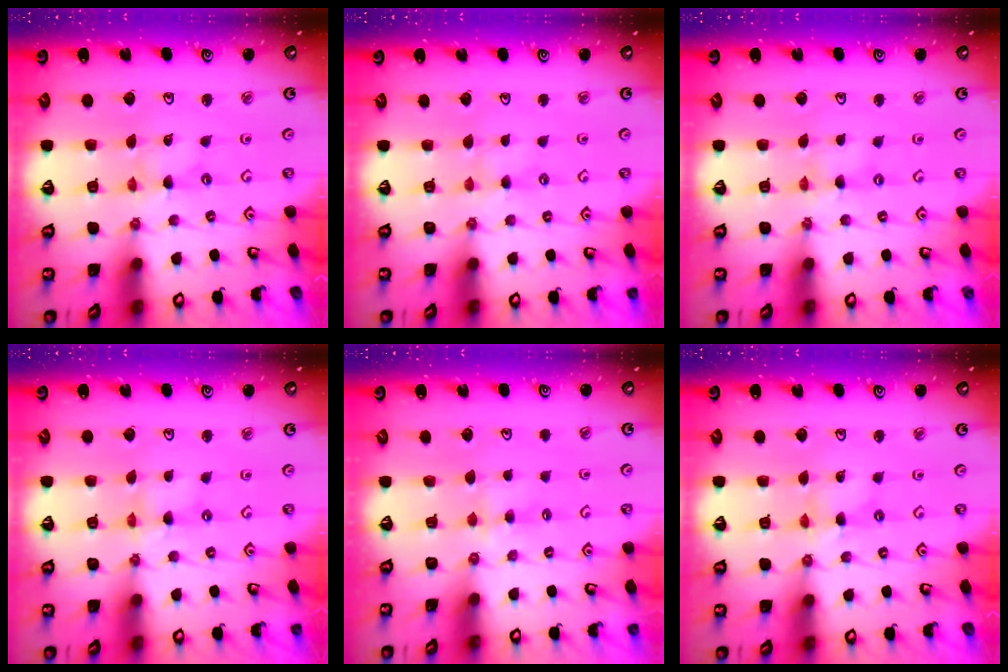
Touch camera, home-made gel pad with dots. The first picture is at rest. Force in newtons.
{"total": 1.1, "press": 1.1, "slide": 0.4}
{"total": 0.0}
{"total": 0.8, "press": 0.7, "slide": 0.2}
{"total": 2.8, "press": 2.7, "slide": 0.6}
{"total": 1.1, "press": 1.1, "slide": 0.1}